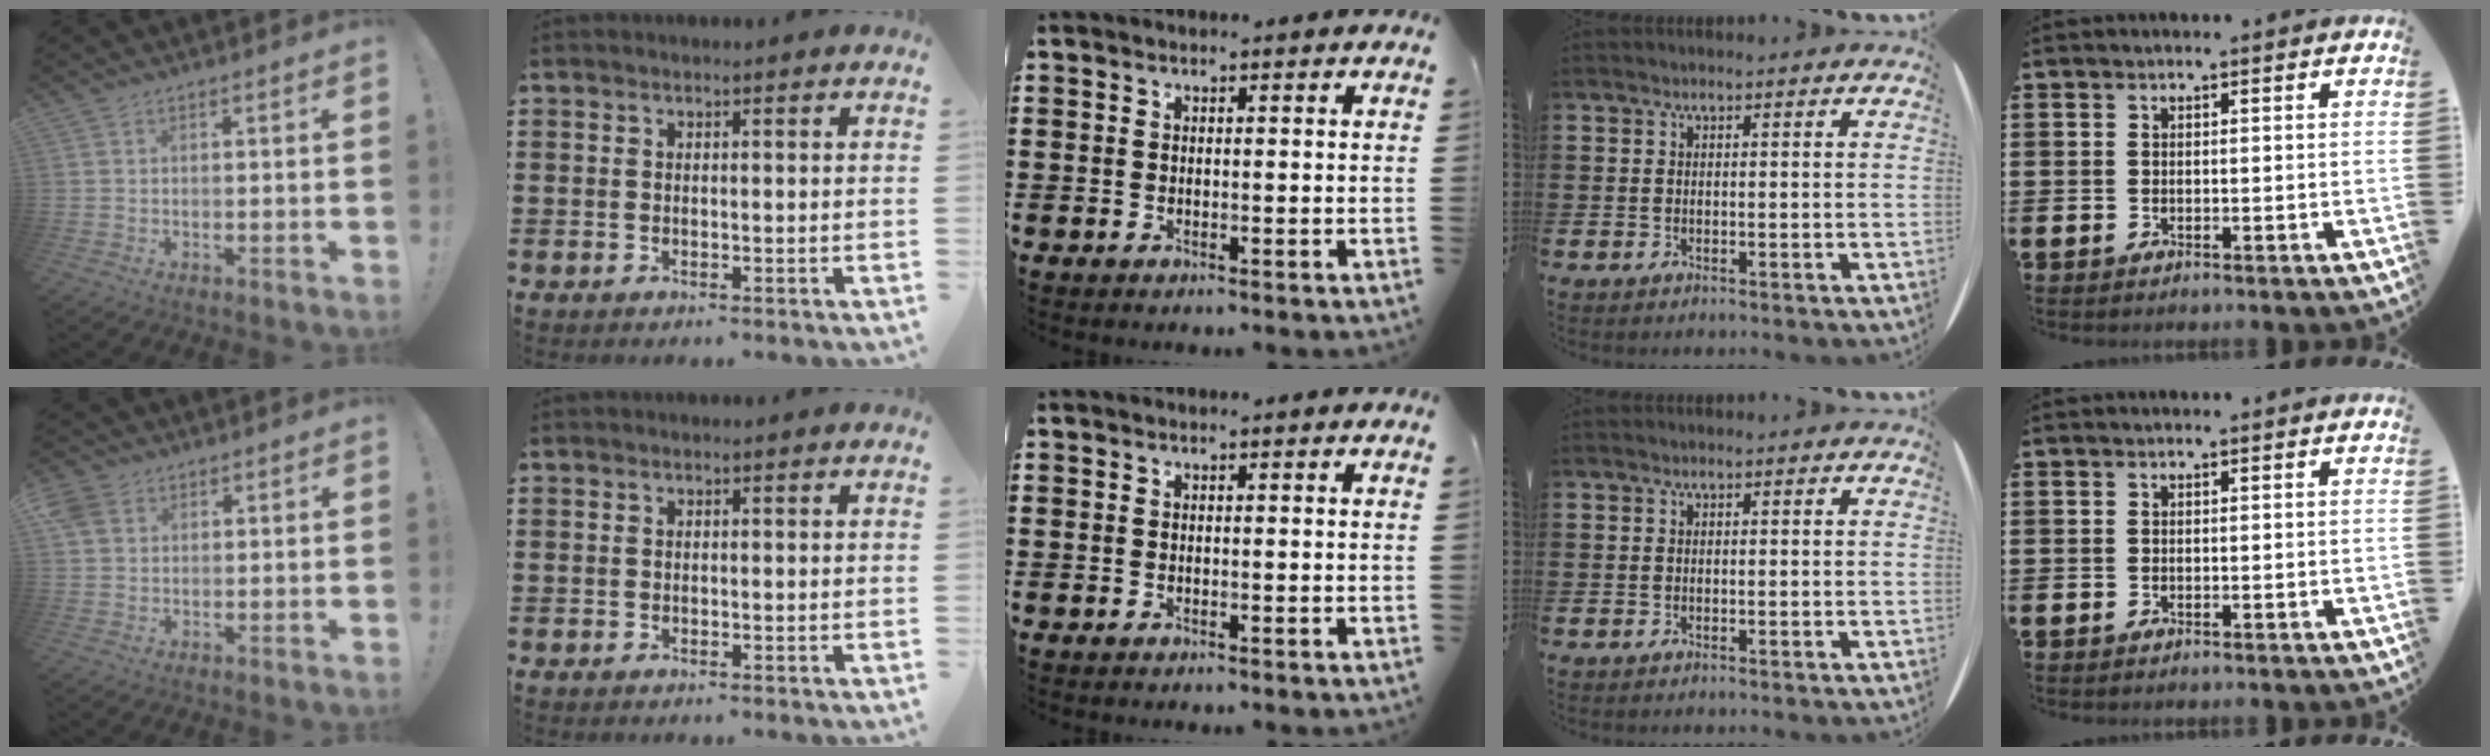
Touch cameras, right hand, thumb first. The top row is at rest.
{"thumb": {"total": 4.6, "force": [2.0, 3.7, 2.0], "torque": [-0.035, 0.003, 0.041]}}